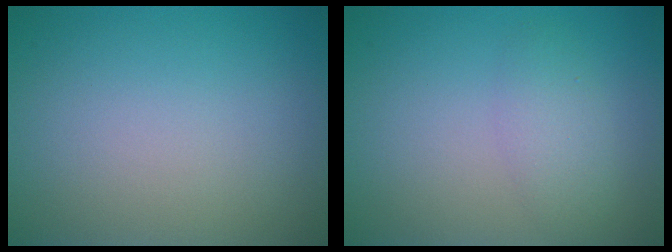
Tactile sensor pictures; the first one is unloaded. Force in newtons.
{"total": 2.2, "press": 2.2, "slide": 0.1}